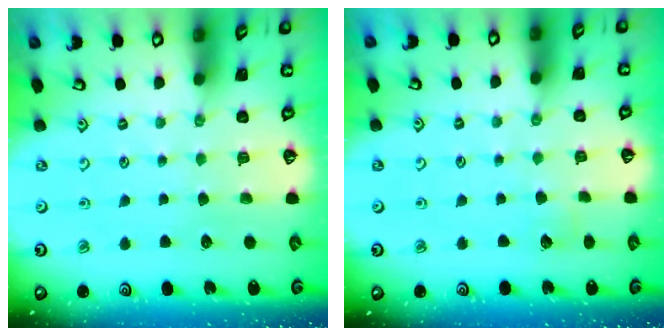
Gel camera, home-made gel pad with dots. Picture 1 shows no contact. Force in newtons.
{"total": 2.9, "press": 2.9, "slide": 0.3}